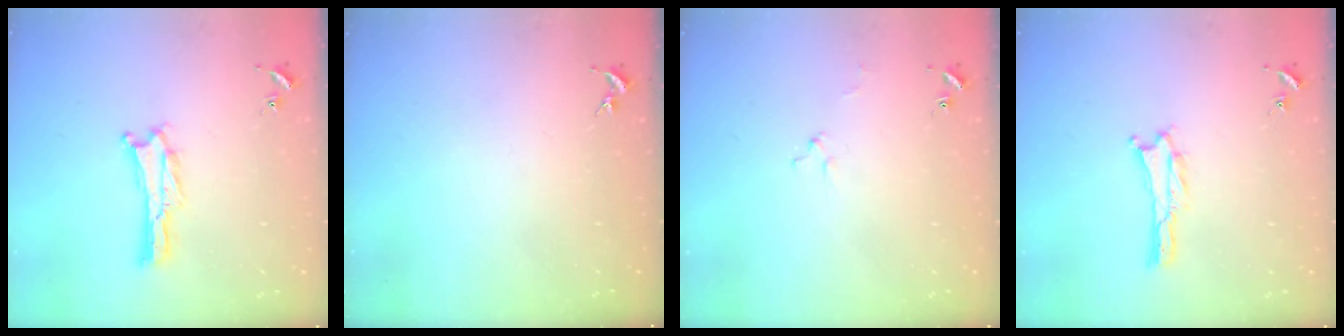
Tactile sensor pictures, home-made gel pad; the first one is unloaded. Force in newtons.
{"total": 0.0}
{"total": 2.0, "press": 2.0, "slide": 0.2}
{"total": 0.0}